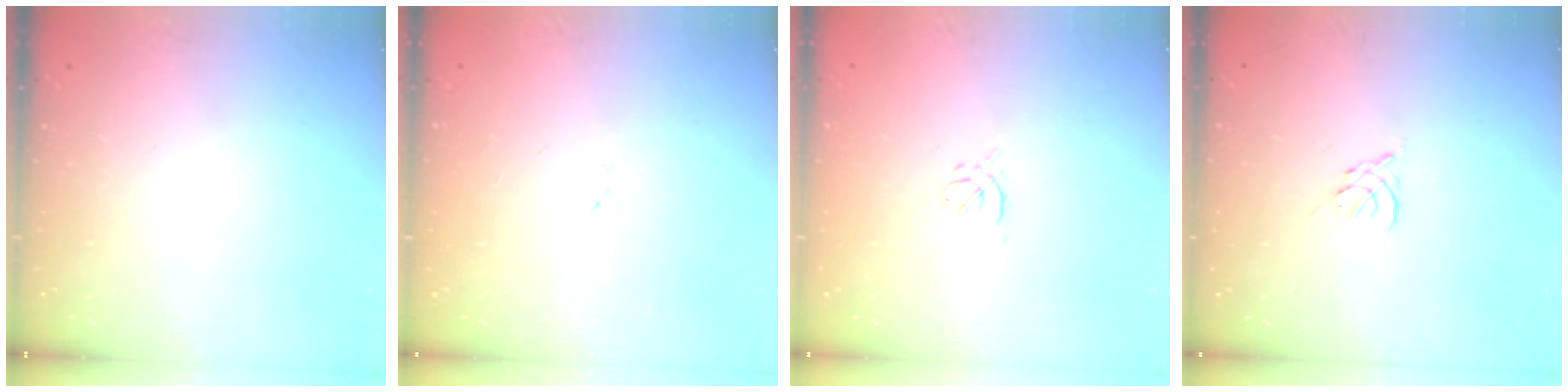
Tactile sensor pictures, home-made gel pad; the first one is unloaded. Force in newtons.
{"total": 3.0, "press": 3.0, "slide": 0.1}
{"total": 0.7, "press": 0.5, "slide": 0.5}
{"total": 1.8, "press": 1.7, "slide": 0.5}